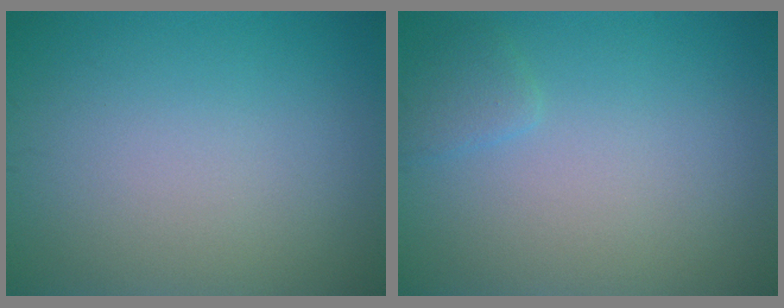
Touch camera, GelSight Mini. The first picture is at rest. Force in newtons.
{"total": 1.2, "press": 1.2, "slide": 0.1}